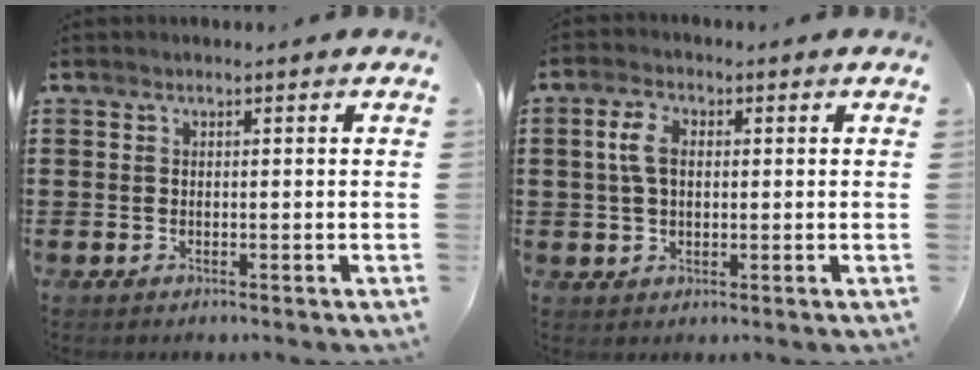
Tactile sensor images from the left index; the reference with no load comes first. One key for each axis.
{"total": 4.7, "fx": 0.7, "fy": 2.7, "fz": 3.8, "tx": -0.086, "ty": 0.011, "tz": 0.009}